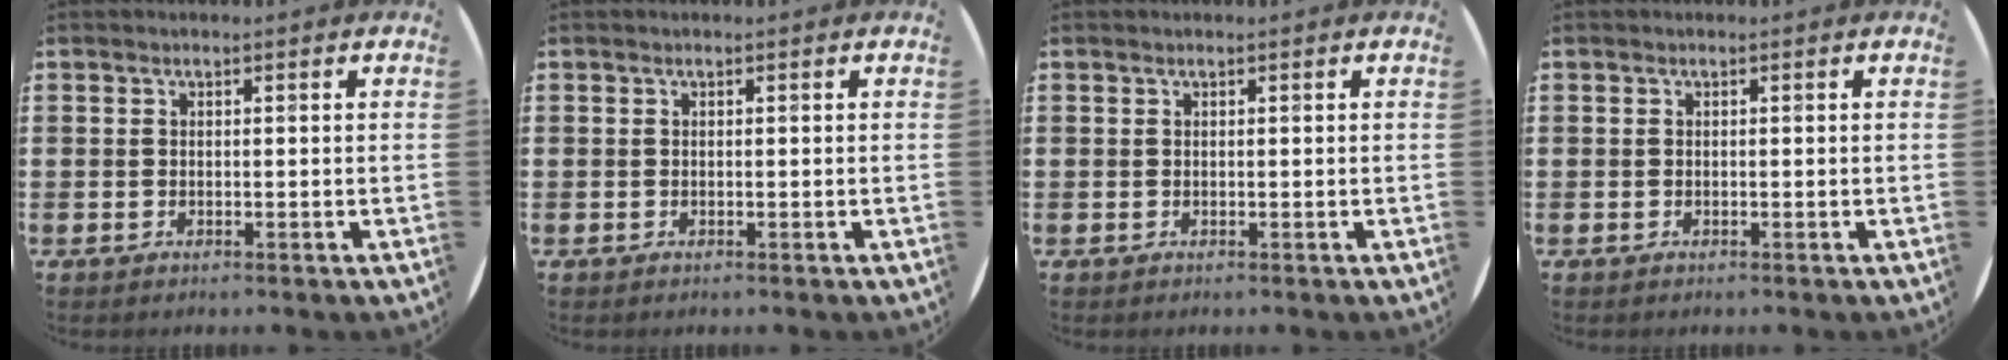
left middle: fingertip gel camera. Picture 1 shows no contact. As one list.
[{"total": 0.0}, {"total": 0.0}, {"total": 0.0}]